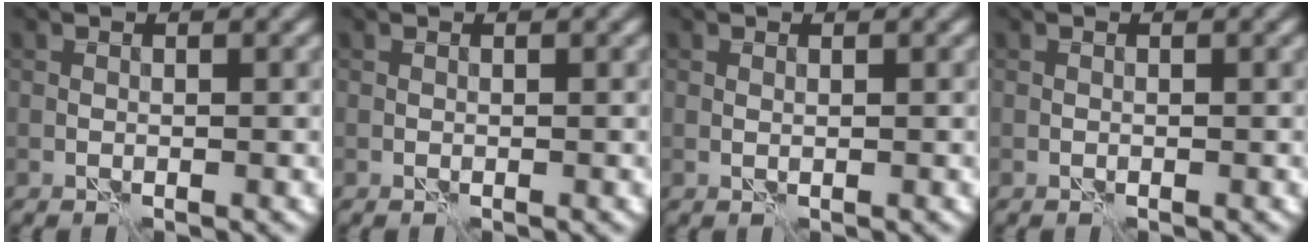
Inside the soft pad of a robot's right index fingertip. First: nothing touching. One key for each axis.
{"total": 0.0}
{"total": 0.0}
{"total": 0.0}